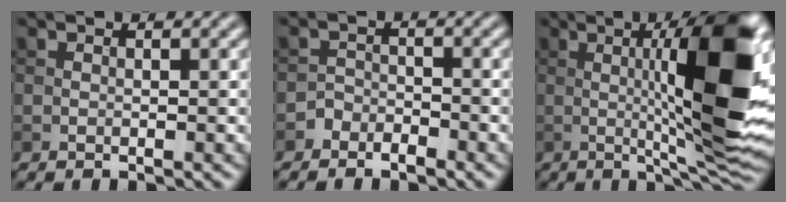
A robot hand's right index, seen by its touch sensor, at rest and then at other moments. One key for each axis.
{"total": 1.6, "fx": -1.2, "fy": 0.9, "fz": 0.2, "tx": 0.000, "ty": 0.008, "tz": -0.025}
{"total": 13.2, "fx": 1.3, "fy": 2.2, "fz": 12.9, "tx": -0.183, "ty": 0.001, "tz": 0.023}